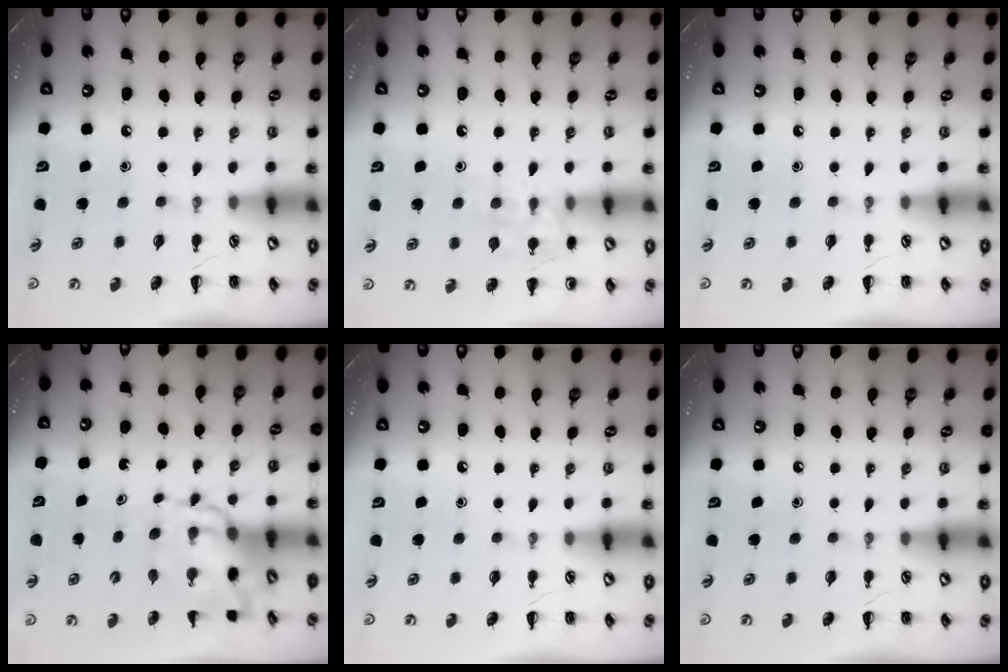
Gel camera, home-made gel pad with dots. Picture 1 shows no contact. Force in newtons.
{"total": 10.7, "press": 10.6, "slide": 0.9}
{"total": 0.0}
{"total": 8.4, "press": 8.0, "slide": 2.2}
{"total": 0.0}
{"total": 0.0}